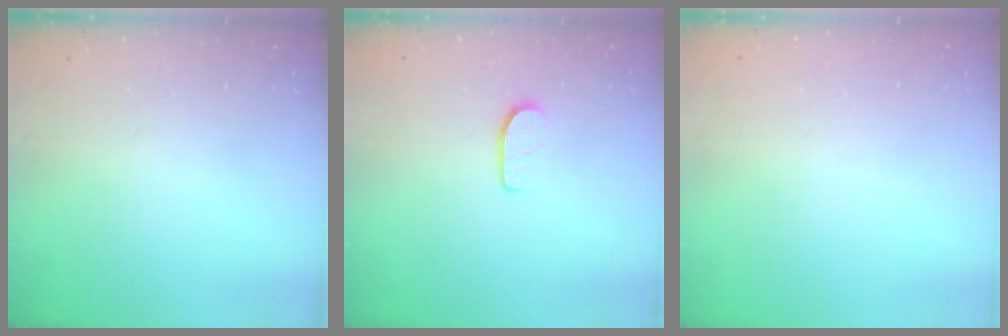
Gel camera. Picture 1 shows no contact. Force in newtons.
{"total": 6.3, "press": 6.3, "slide": 0.7}
{"total": 0.0}